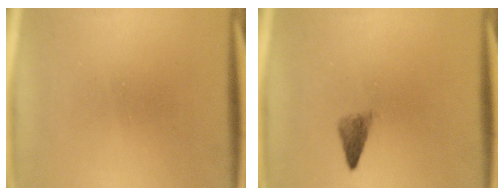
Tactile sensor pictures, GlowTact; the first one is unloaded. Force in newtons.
{"total": 2.1}